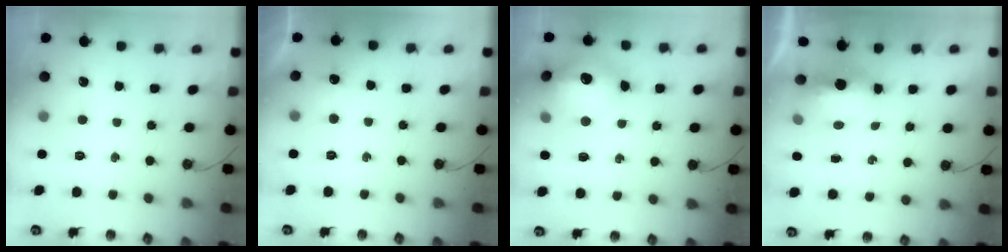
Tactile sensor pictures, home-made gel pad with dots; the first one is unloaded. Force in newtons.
{"total": 5.4, "press": 4.0, "slide": 3.6}
{"total": 17.0, "press": 16.9, "slide": 1.4}
{"total": 9.6, "press": 7.9, "slide": 5.4}